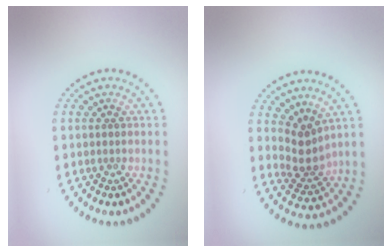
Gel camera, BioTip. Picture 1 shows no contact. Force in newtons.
{"total": 2.9, "press": 2.1, "slide": 2.0}